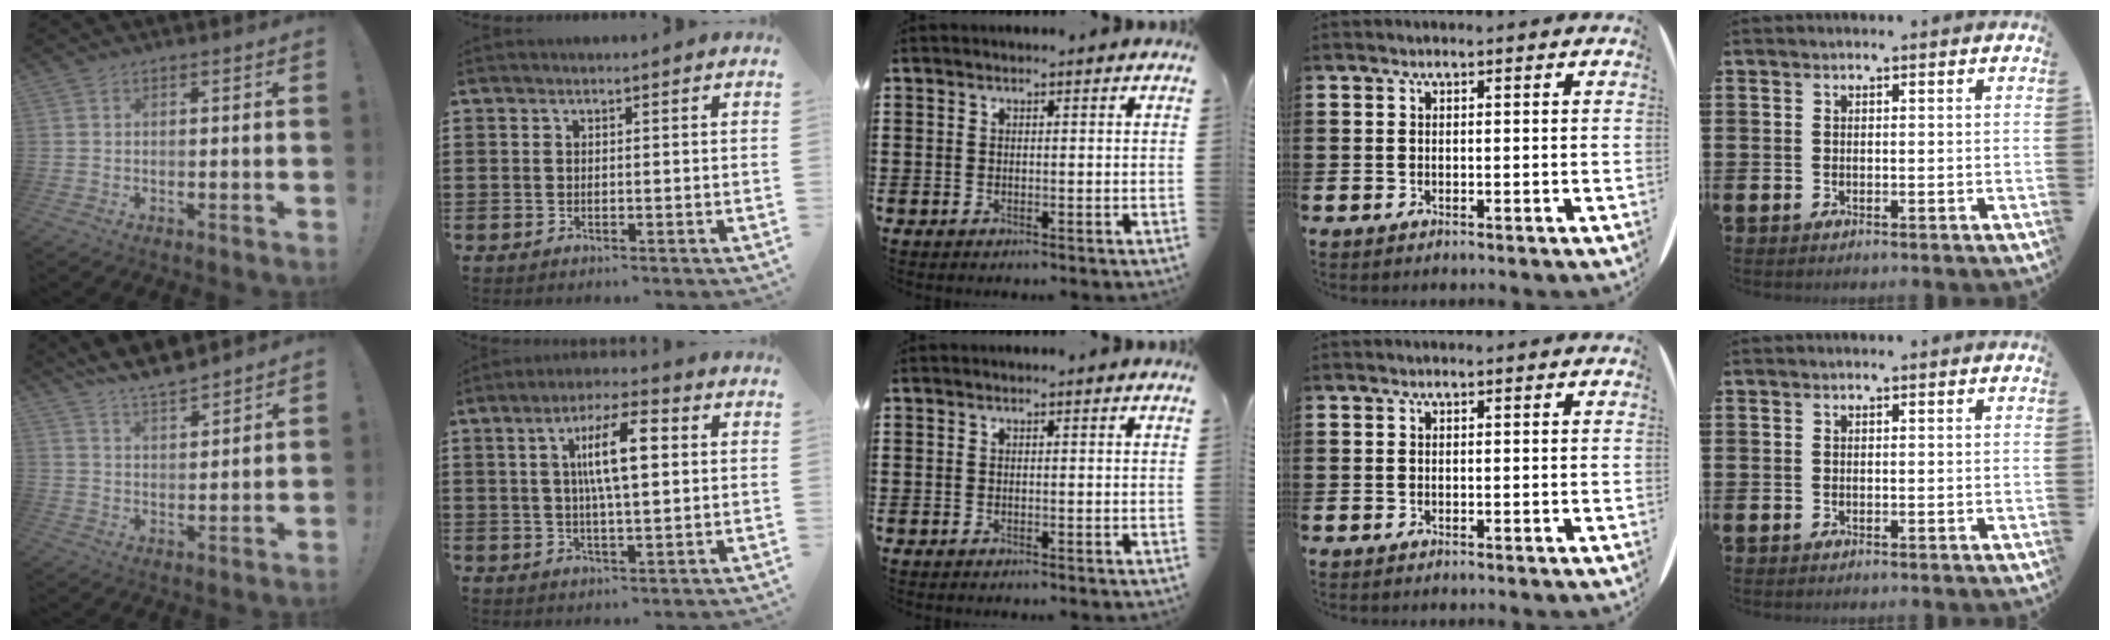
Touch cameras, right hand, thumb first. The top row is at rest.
{"thumb": {"total": 8.3, "force": [7.4, 1.8, 3.1], "torque": [-0.067, -0.050, 0.140]}, "index": {"total": 9.1, "force": [1.8, 2.2, 8.6], "torque": [-0.173, 0.008, 0.025]}}